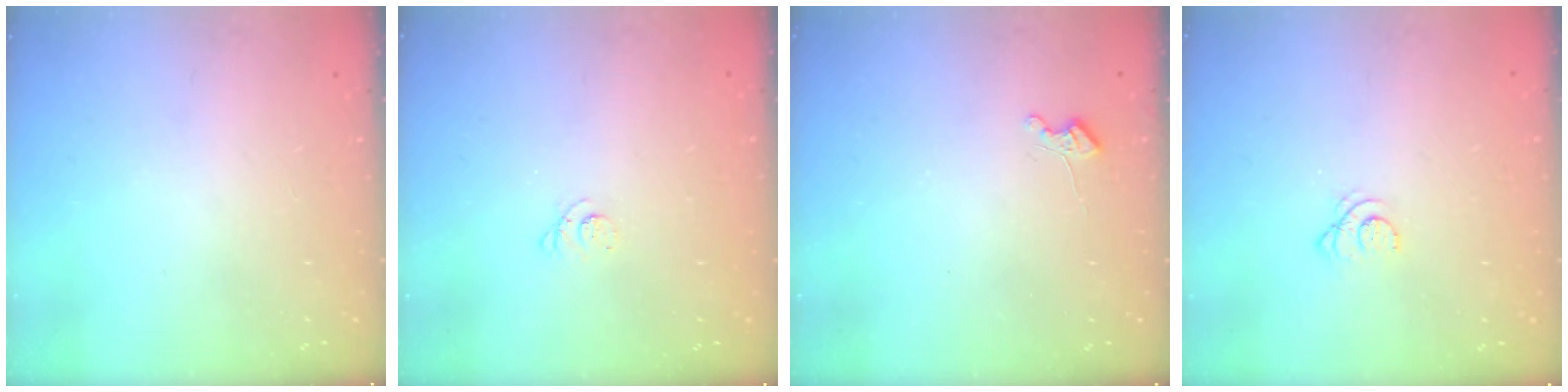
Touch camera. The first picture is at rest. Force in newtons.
{"total": 2.3, "press": 2.3, "slide": 0.3}
{"total": 3.6, "press": 3.5, "slide": 0.6}
{"total": 2.0, "press": 2.0, "slide": 0.2}